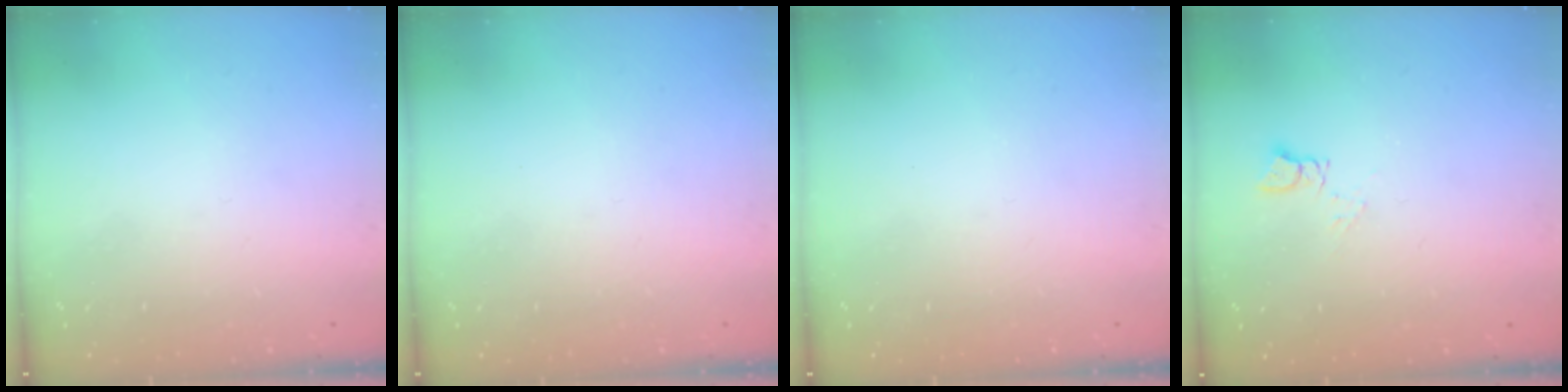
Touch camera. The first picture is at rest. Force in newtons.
{"total": 0.0}
{"total": 0.0}
{"total": 4.0, "press": 3.9, "slide": 0.6}